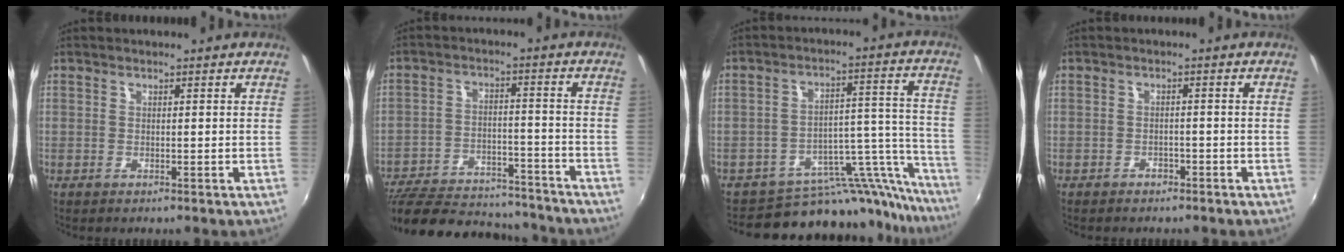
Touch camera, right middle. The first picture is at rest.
{"total": 24.8, "force": [-21.3, 7.6, 10.0], "torque": [-0.207, -0.011, -0.297]}
{"total": 21.5, "force": [-19.7, 6.5, 5.4], "torque": [-0.059, 0.041, -0.276]}
{"total": 2.4, "force": [-2.0, 1.2, 0.6], "torque": [-0.017, -0.004, -0.028]}